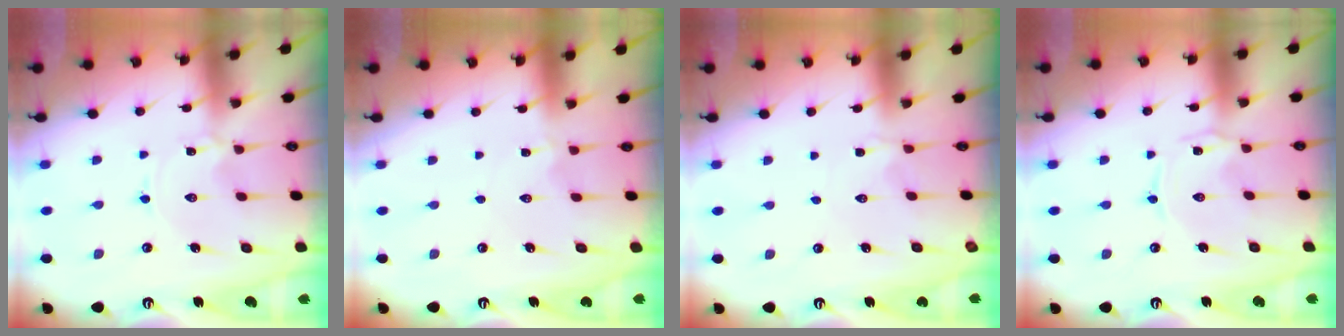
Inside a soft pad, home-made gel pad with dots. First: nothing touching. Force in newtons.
{"total": 1.8, "press": 1.7, "slide": 0.3}
{"total": 1.6, "press": 1.6, "slide": 0.4}
{"total": 0.8, "press": 0.8, "slide": 0.3}